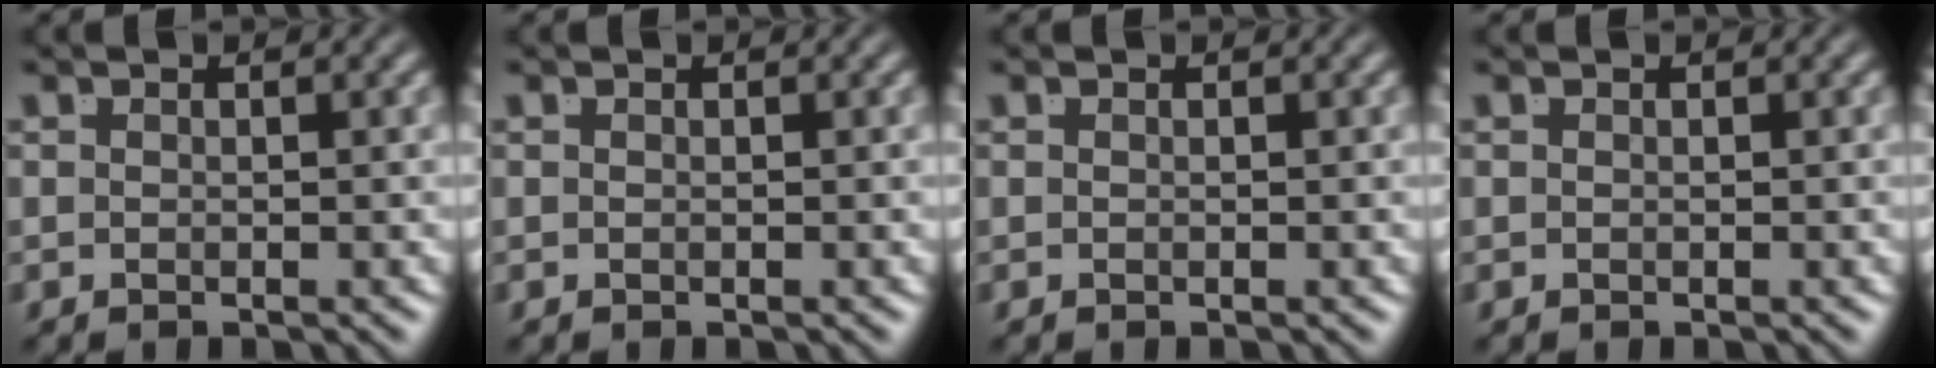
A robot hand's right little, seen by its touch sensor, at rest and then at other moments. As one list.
[{"total": 0.0}, {"total": 0.0}, {"total": 0.0}]